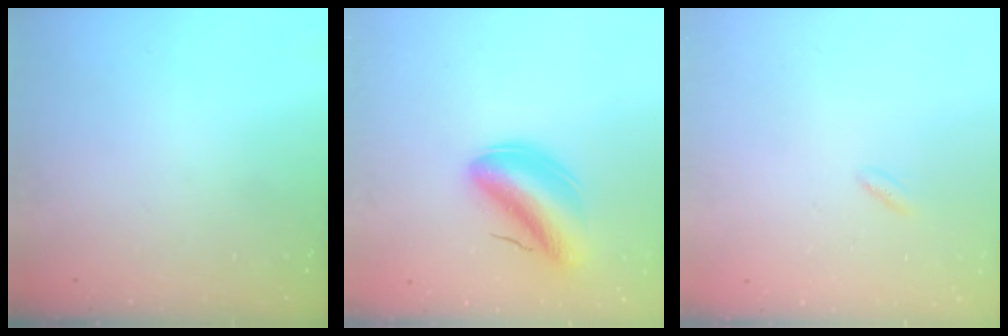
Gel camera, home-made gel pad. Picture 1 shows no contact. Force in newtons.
{"total": 9.9, "press": 9.4, "slide": 2.9}
{"total": 1.8, "press": 1.6, "slide": 0.8}